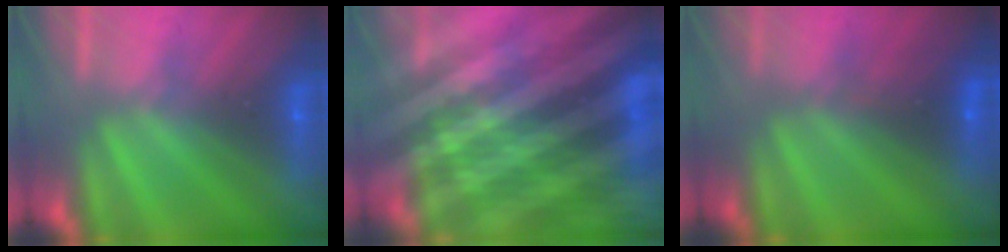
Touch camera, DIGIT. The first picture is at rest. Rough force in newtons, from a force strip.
{"total": 8.5}
{"total": 5.3}